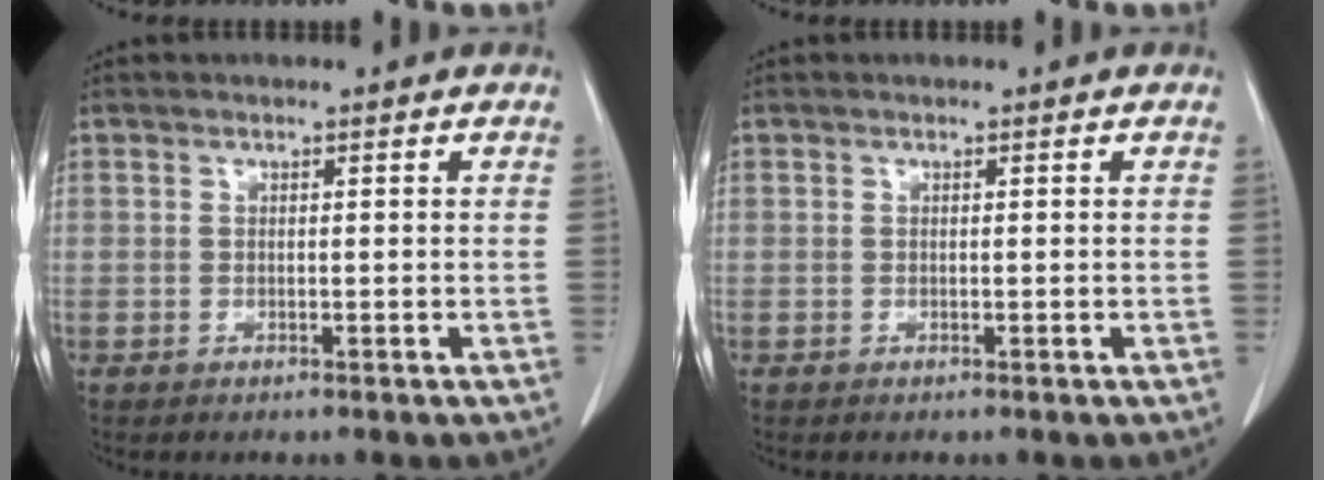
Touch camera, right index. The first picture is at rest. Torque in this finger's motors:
{"motor_torque": [-0.04, 0.04, 0.02, -0.01]}